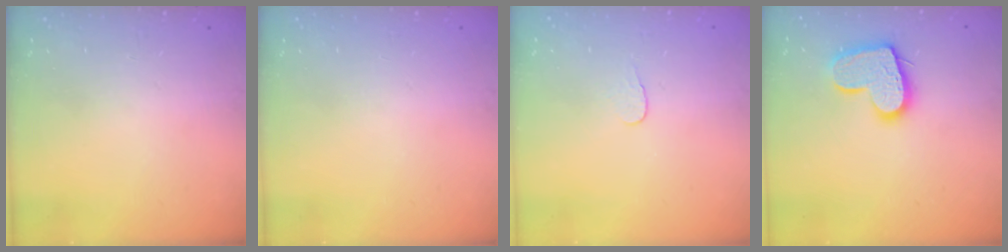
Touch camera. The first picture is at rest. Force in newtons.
{"total": 0.0}
{"total": 3.8, "press": 3.8, "slide": 0.3}
{"total": 14.0, "press": 14.0, "slide": 1.3}